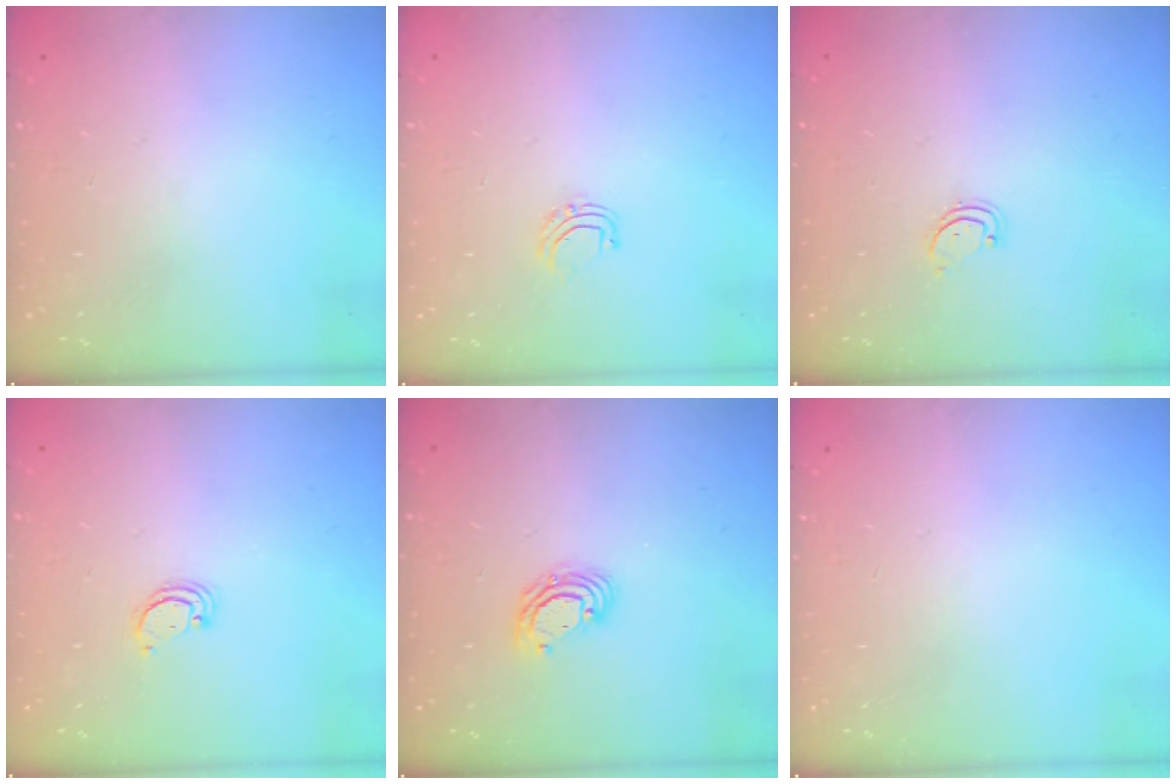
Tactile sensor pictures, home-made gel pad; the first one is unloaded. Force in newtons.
{"total": 4.2, "press": 4.2, "slide": 0.2}
{"total": 1.9, "press": 1.9, "slide": 0.2}
{"total": 2.1, "press": 2.1, "slide": 0.2}
{"total": 6.3, "press": 6.3, "slide": 0.6}
{"total": 0.0}